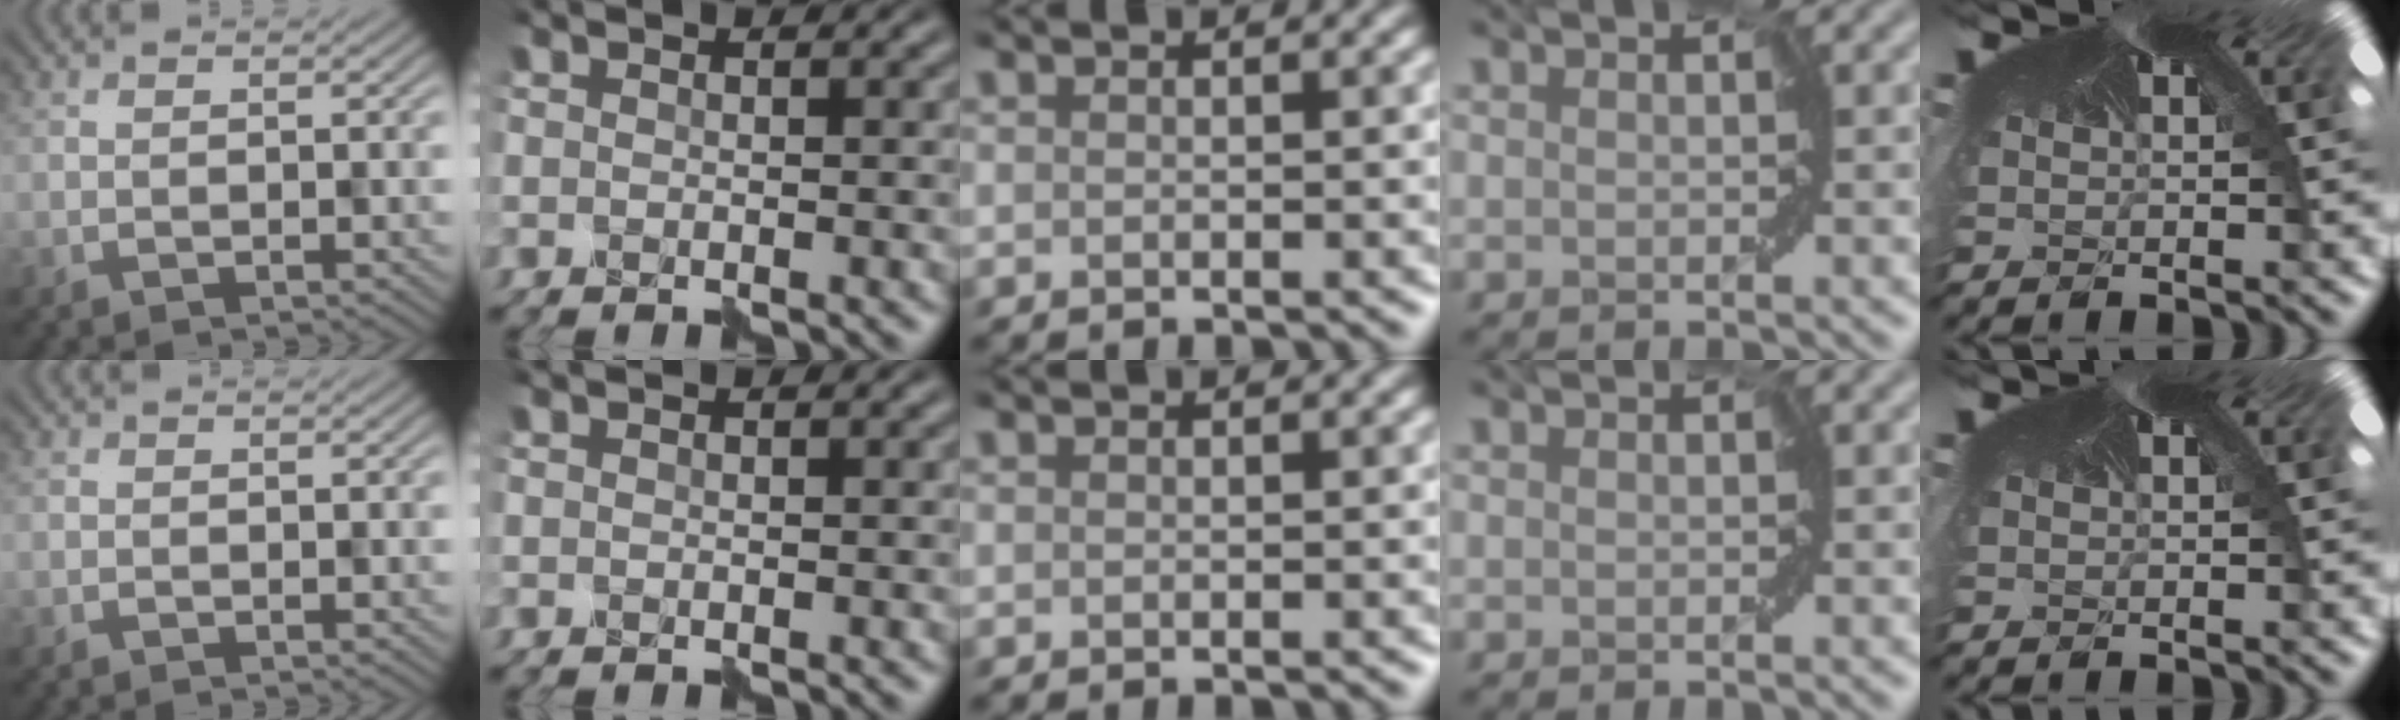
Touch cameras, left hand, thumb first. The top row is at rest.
{"thumb": {"total": 0.6, "force": [-0.4, 0.2, -0.4], "torque": [0.010, -0.002, -0.005]}}